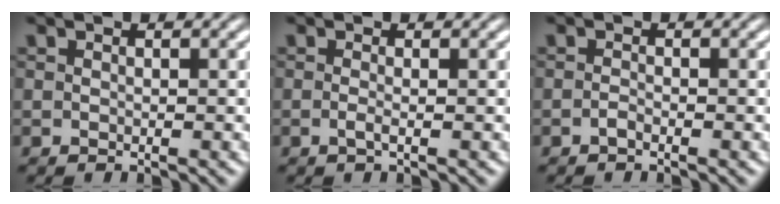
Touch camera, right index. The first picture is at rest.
{"total": 1.1, "force": [-0.8, -0.3, 0.6], "torque": [-0.018, -0.011, -0.009]}
{"total": 1.1, "force": [-0.9, -0.7, 0.0], "torque": [0.002, -0.004, -0.014]}